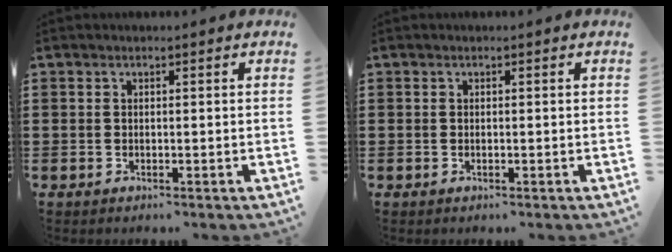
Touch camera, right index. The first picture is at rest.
{"total": 0.0}